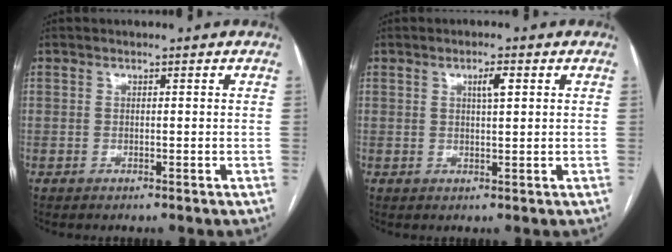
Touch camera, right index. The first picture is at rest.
{"total": 2.5, "force": [1.0, 0.4, 2.3], "torque": [-0.040, 0.001, 0.017]}